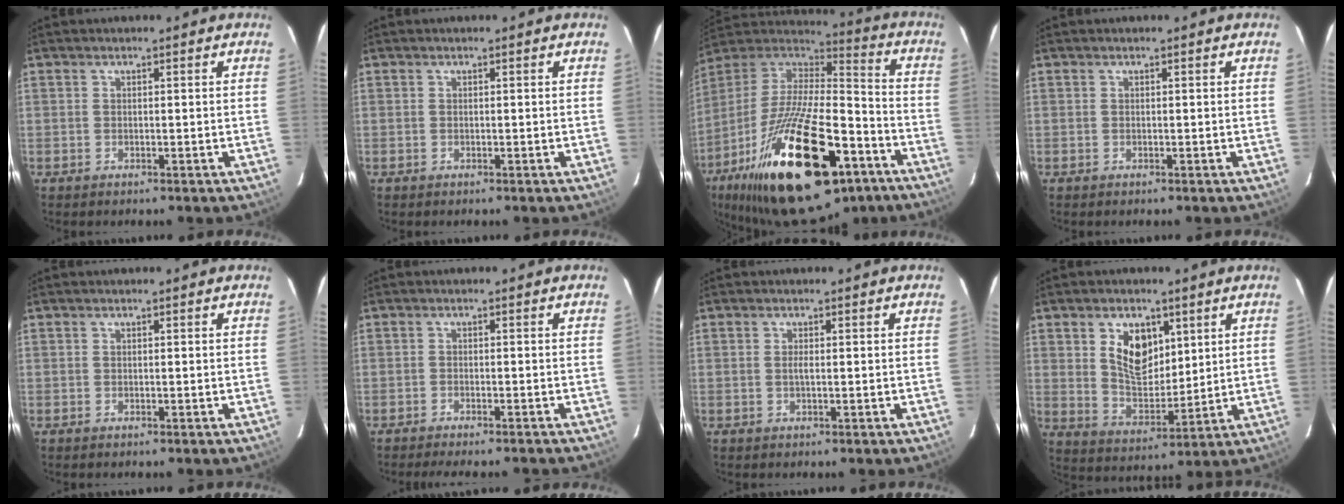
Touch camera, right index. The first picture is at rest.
{"total": 0.0}
{"total": 33.4, "force": [-18.0, 13.0, 24.9], "torque": [-0.465, -0.031, -0.285]}
{"total": 0.0}
{"total": 0.0}
{"total": 8.1, "force": [-7.2, 1.3, 3.5], "torque": [-0.078, -0.009, -0.101]}
{"total": 0.9, "force": [0.0, 0.1, 0.9], "torque": [-0.018, 0.000, -0.002]}
{"total": 9.8, "force": [3.9, 6.0, 6.6], "torque": [-0.118, 0.007, 0.082]}